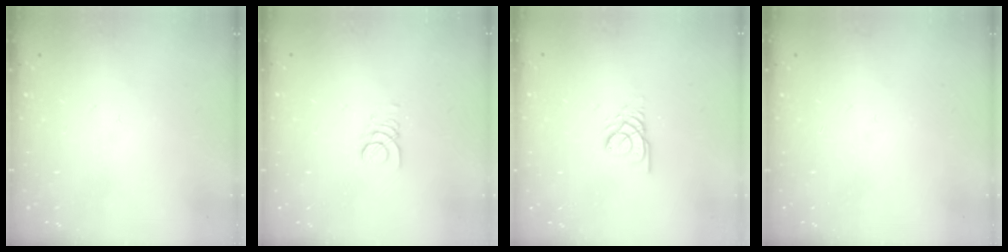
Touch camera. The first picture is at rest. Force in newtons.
{"total": 1.4, "press": 1.4, "slide": 0.2}
{"total": 2.6, "press": 2.6, "slide": 0.1}
{"total": 0.0}